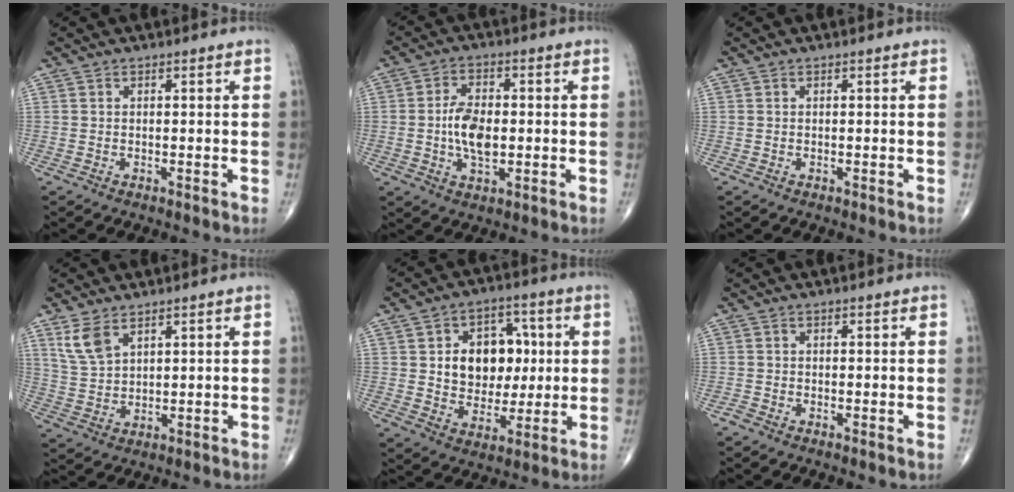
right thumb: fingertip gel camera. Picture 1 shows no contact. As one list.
[{"total": 7.8, "force": [-0.5, 4.3, 6.5], "torque": [-0.114, 0.000, -0.012]}, {"total": 0.0}, {"total": 5.9, "force": [3.6, 2.9, 3.6], "torque": [-0.070, -0.013, 0.083]}, {"total": 13.2, "force": [1.9, 10.0, 8.4], "torque": [-0.071, 0.005, 0.037]}, {"total": 0.7, "force": [-0.5, 0.3, 0.4], "torque": [-0.009, -0.003, -0.015]}]